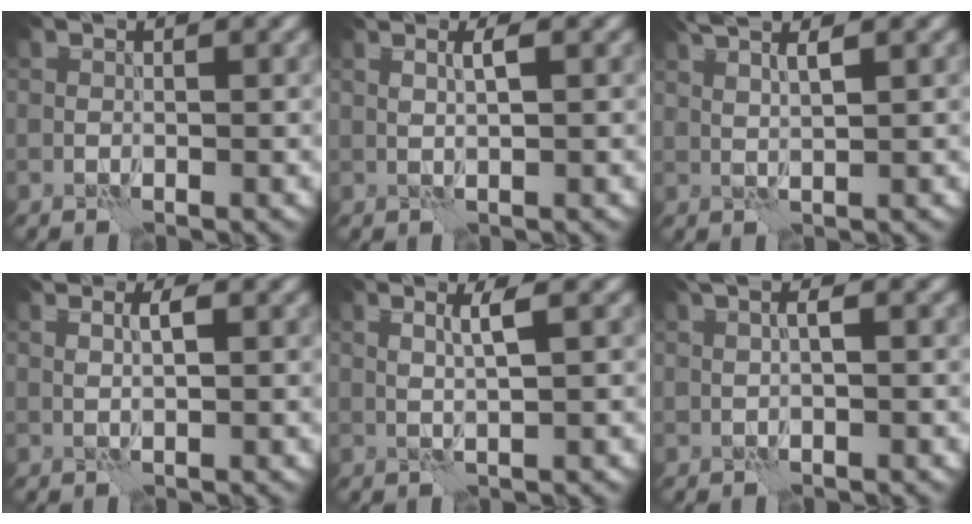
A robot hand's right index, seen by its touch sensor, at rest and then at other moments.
{"total": 1.3, "force": [0.5, 0.1, 1.1], "torque": [-0.025, 0.002, 0.007]}
{"total": 3.1, "force": [1.9, 0.6, 2.4], "torque": [-0.039, 0.002, 0.028]}
{"total": 1.5, "force": [0.7, 0.4, 1.2], "torque": [-0.021, -0.005, 0.015]}
{"total": 1.9, "force": [0.7, 0.1, 1.8], "torque": [-0.038, 0.002, 0.011]}
{"total": 2.1, "force": [0.8, 0.6, 1.9], "torque": [-0.019, 0.006, 0.006]}